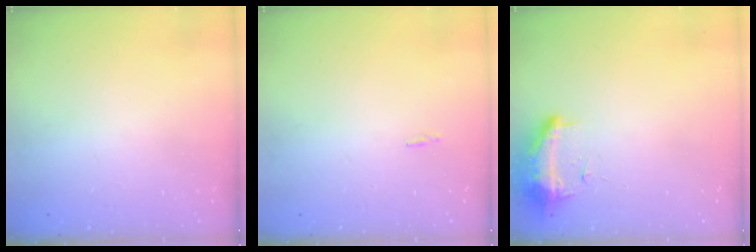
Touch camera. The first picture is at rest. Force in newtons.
{"total": 17.2, "press": 3.7, "slide": 16.8}
{"total": 18.3, "press": 11.7, "slide": 14.2}